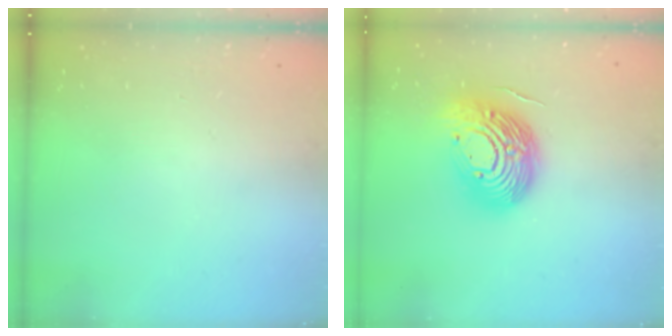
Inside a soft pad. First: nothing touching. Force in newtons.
{"total": 20.0, "press": 20.0, "slide": 1.6}